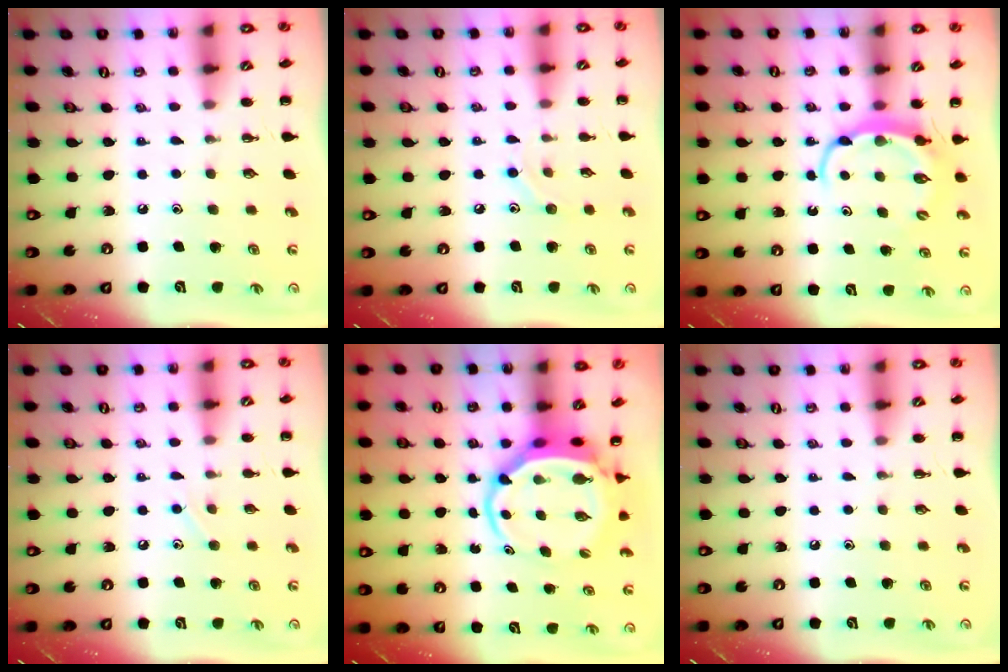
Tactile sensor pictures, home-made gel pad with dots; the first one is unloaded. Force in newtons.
{"total": 6.7, "press": 6.6, "slide": 1.1}
{"total": 6.2, "press": 6.2, "slide": 0.6}
{"total": 4.1, "press": 3.9, "slide": 1.1}
{"total": 6.3, "press": 6.2, "slide": 1.5}
{"total": 0.0}